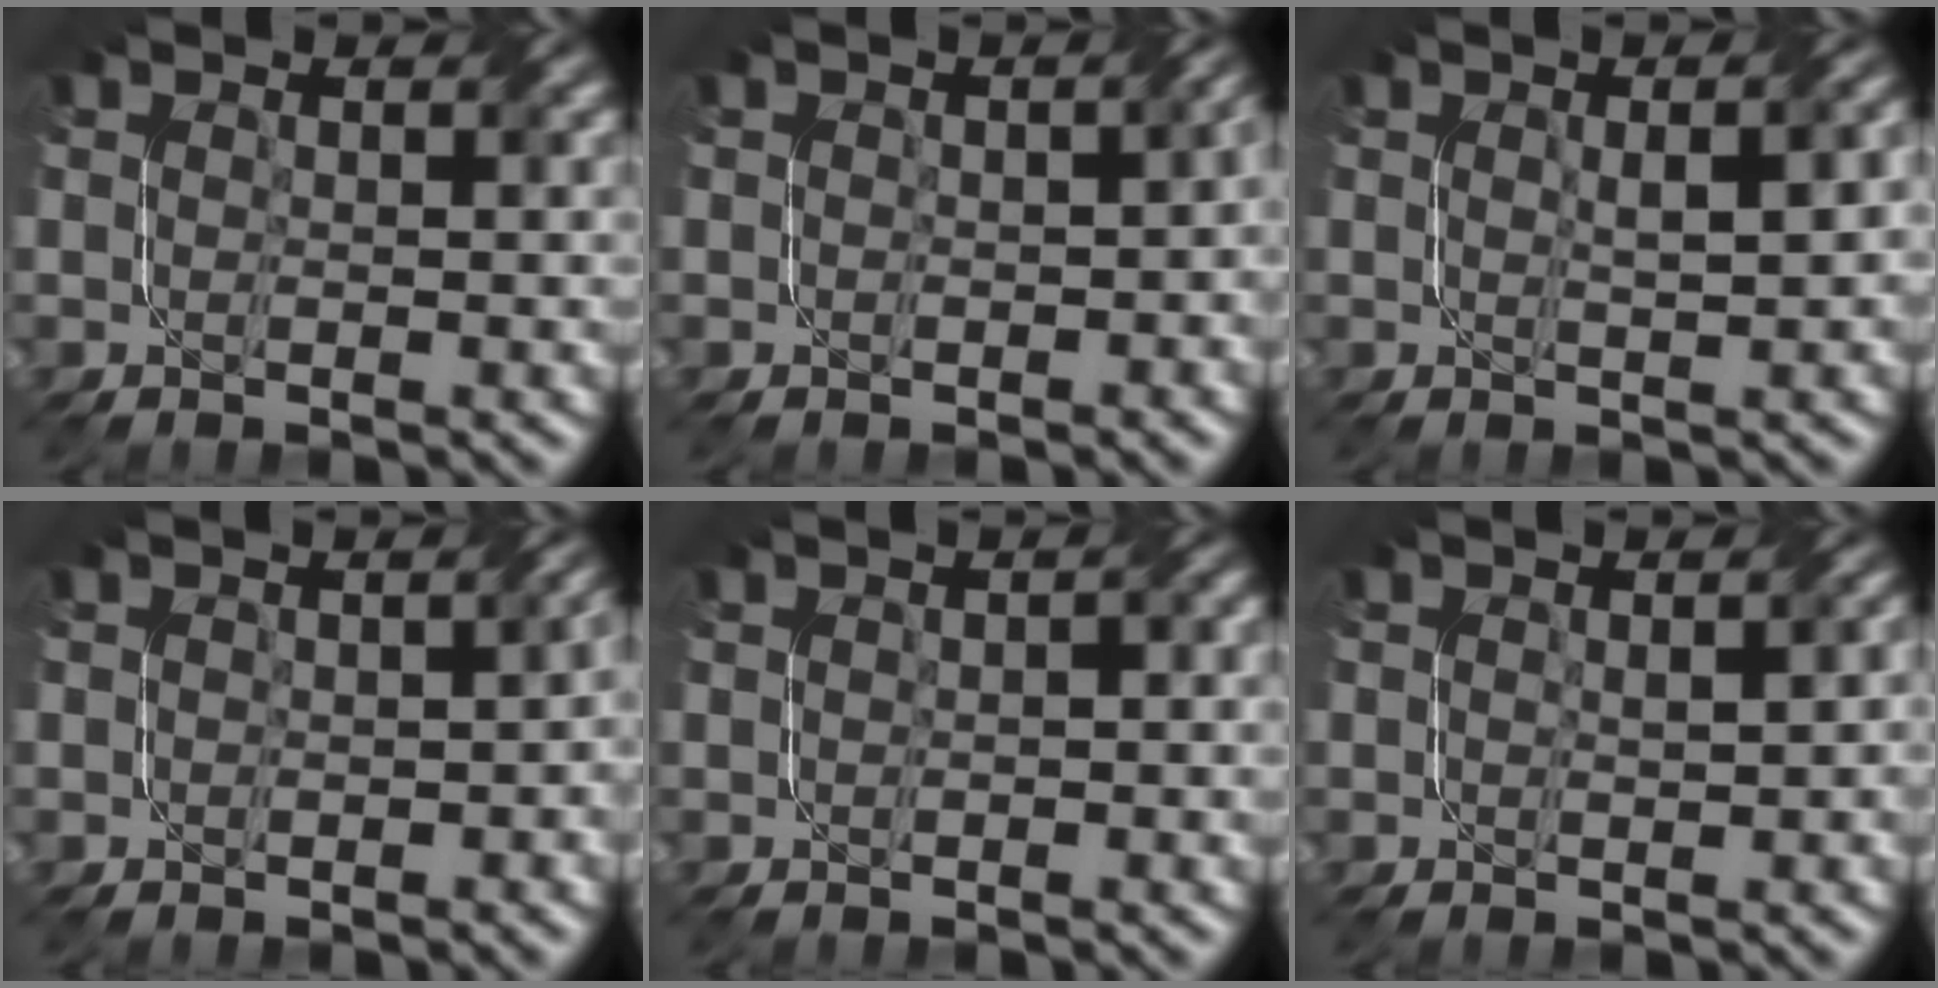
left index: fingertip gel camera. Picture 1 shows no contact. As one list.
[{"total": 3.3, "force": [0.0, 1.9, 2.7], "torque": [-0.015, 0.001, 0.004]}, {"total": 3.7, "force": [0.5, 0.9, 3.5], "torque": [-0.044, 0.014, 0.011]}, {"total": 3.4, "force": [-0.3, 2.1, 2.6], "torque": [-0.015, -0.001, 0.000]}, {"total": 2.0, "force": [0.1, 0.8, 1.9], "torque": [-0.024, 0.003, 0.003]}, {"total": 2.0, "force": [0.0, 0.9, 1.8], "torque": [-0.028, 0.004, 0.003]}]